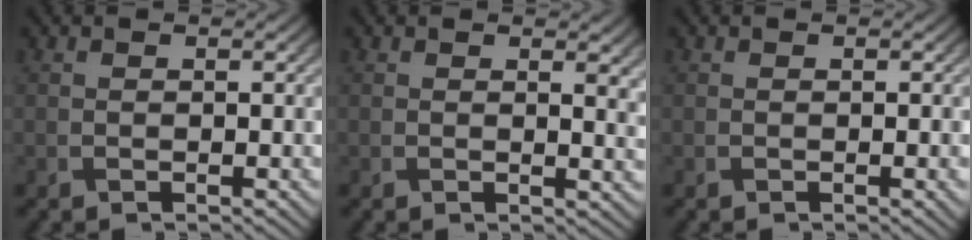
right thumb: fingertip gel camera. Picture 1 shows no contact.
{"total": 2.5, "force": [1.1, 0.6, 2.1], "torque": [-0.032, -0.004, 0.019]}
{"total": 1.0, "force": [-0.1, 0.2, 1.0], "torque": [-0.013, -0.002, -0.001]}